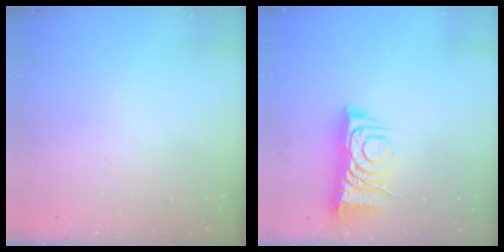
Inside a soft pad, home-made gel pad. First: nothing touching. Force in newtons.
{"total": 9.1, "press": 9.0, "slide": 1.0}